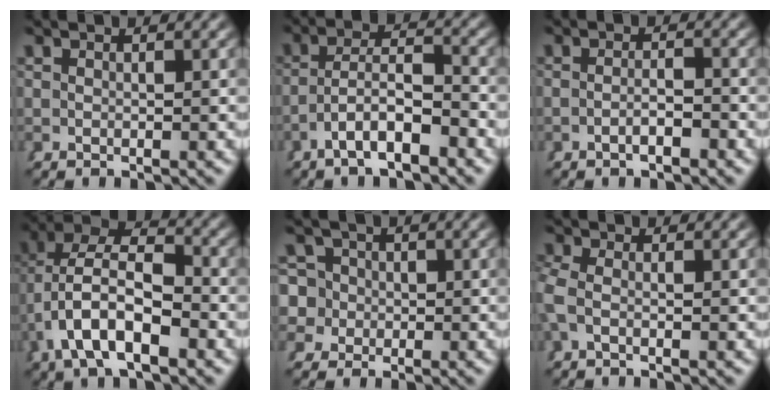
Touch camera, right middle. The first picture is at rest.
{"total": 4.2, "force": [-2.2, 1.5, 3.3], "torque": [-0.056, -0.011, -0.032]}
{"total": 1.9, "force": [-1.4, 0.2, 1.2], "torque": [-0.016, -0.001, -0.027]}
{"total": 7.7, "force": [0.0, 5.0, 5.8], "torque": [-0.119, -0.015, 0.002]}
{"total": 6.4, "force": [-0.5, 6.0, 1.9], "torque": [-0.049, -0.024, -0.005]}
{"total": 1.7, "force": [-0.2, 0.9, 1.4], "torque": [-0.043, -0.004, -0.005]}